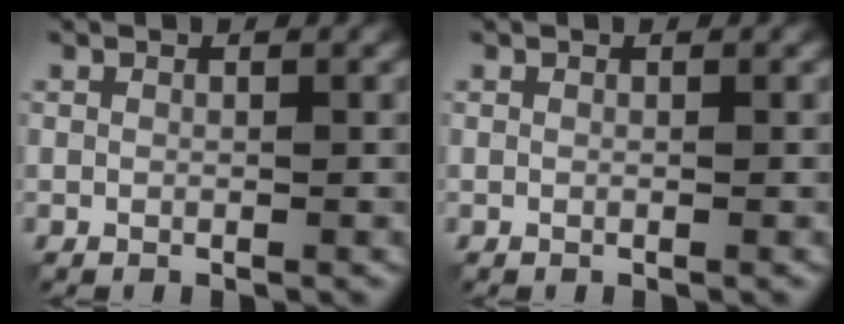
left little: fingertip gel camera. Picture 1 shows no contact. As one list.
[{"total": 0.0}]